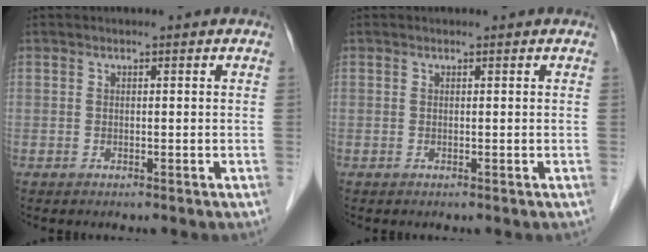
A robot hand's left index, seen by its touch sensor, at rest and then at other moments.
{"total": 0.0}